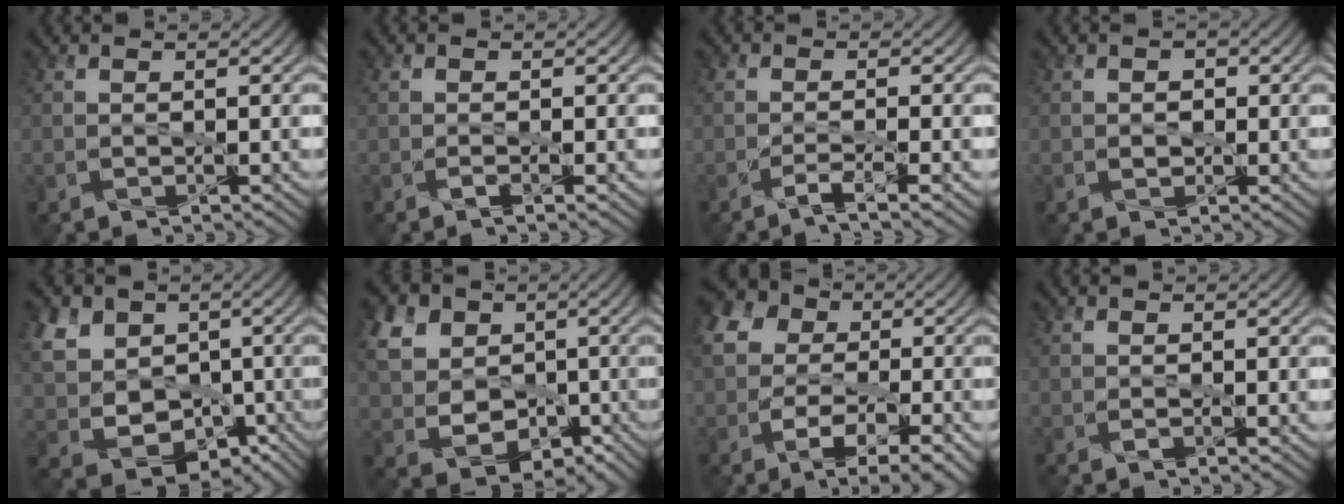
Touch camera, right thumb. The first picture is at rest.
{"total": 1.3, "force": [-0.5, 0.5, 1.1], "torque": [-0.024, -0.002, -0.014]}
{"total": 2.5, "force": [-1.8, -0.1, 1.7], "torque": [-0.035, 0.005, -0.040]}
{"total": 1.2, "force": [-0.3, 1.0, 0.5], "torque": [-0.012, -0.001, -0.010]}
{"total": 11.4, "force": [0.9, 9.6, 6.0], "torque": [-0.164, 0.003, 0.012]}
{"total": 9.9, "force": [1.2, 8.2, 5.3], "torque": [-0.167, 0.006, 0.022]}
{"total": 13.6, "force": [-3.0, 9.6, 9.1], "torque": [-0.165, -0.011, -0.050]}
{"total": 0.8, "force": [0.0, 0.5, 0.6], "torque": [-0.011, 0.002, -0.005]}